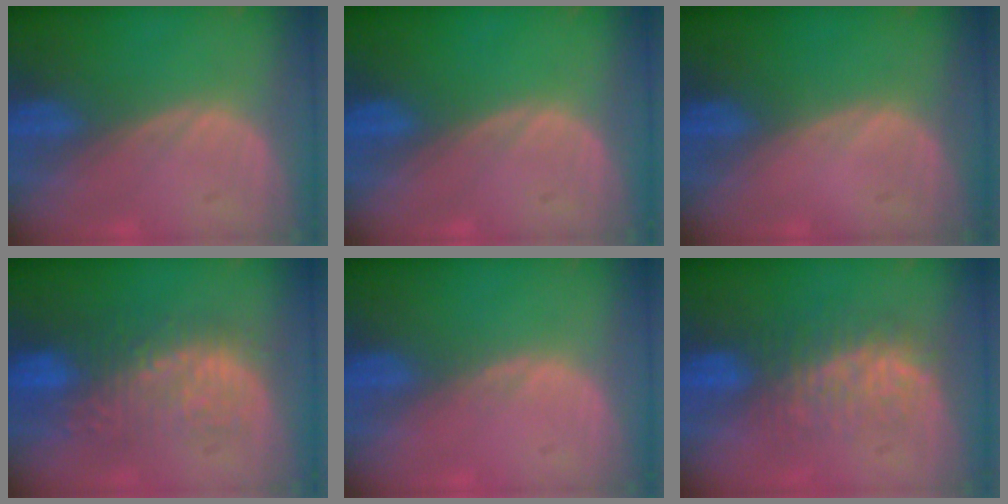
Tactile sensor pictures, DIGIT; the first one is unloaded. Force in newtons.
{"total": 0.0}
{"total": 0.0}
{"total": 10.4, "press": 9.5, "slide": 4.2}
{"total": 0.5, "press": 0.5, "slide": 0.1}
{"total": 8.0, "press": 7.4, "slide": 3.0}